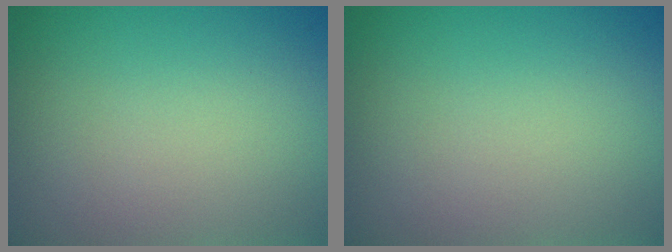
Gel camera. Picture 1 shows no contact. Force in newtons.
{"total": 0.0}